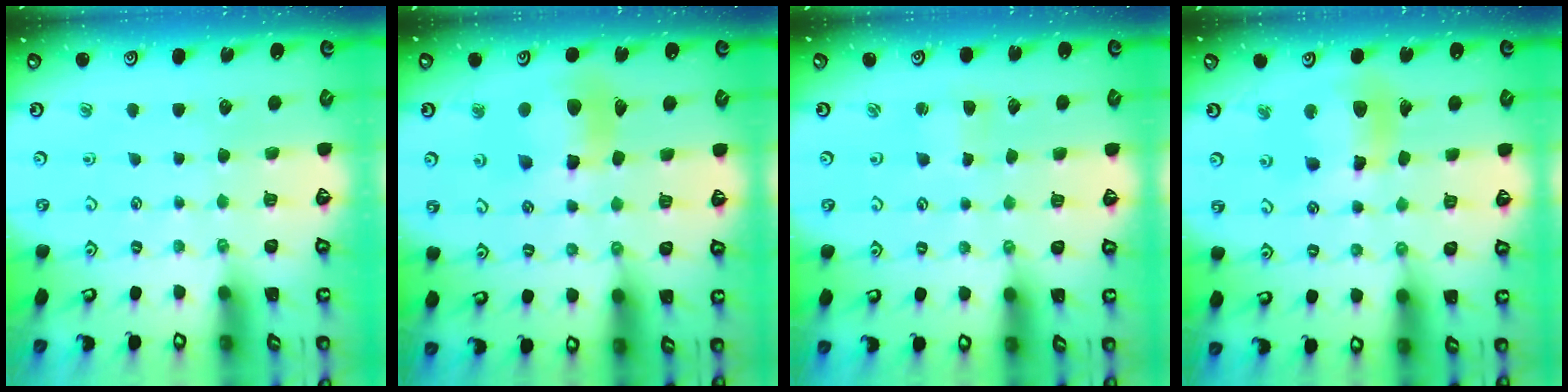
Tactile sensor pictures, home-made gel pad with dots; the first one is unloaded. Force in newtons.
{"total": 10.4, "press": 10.3, "slide": 1.3}
{"total": 2.1, "press": 2.1, "slide": 0.2}
{"total": 11.3, "press": 11.2, "slide": 1.4}